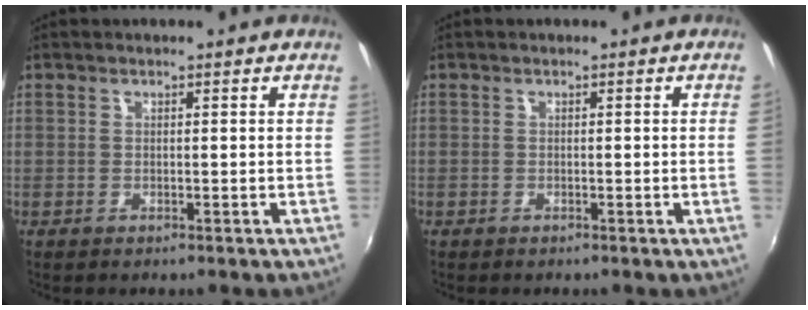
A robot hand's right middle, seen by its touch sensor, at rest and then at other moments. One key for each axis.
{"total": 0.5, "fx": 0.0, "fy": -0.3, "fz": 0.4, "tx": -0.006, "ty": 0.000, "tz": -0.002}